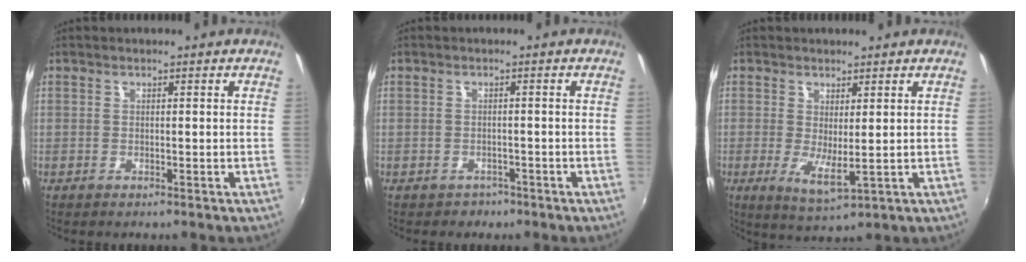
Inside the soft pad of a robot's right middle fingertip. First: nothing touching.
{"total": 2.3, "force": [-1.4, 1.9, 0.3], "torque": [-0.011, -0.001, -0.017]}
{"total": 4.7, "force": [0.3, 1.3, 4.5], "torque": [-0.079, -0.017, 0.009]}